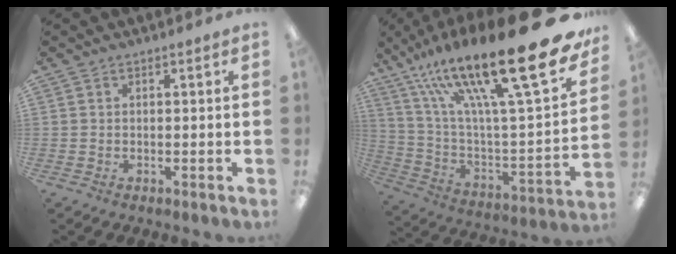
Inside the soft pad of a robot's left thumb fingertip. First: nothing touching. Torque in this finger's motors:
{"motor_torque": [1.11, 0.52, 2.77, 0.00, 0.30]}